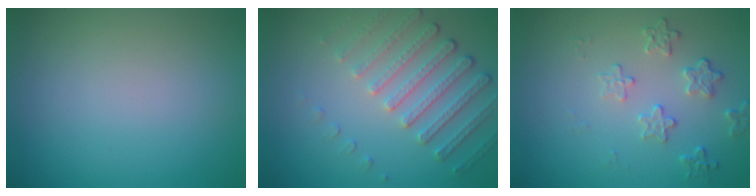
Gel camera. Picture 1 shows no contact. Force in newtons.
{"total": 4.5, "press": 3.4, "slide": 3.0}
{"total": 2.2, "press": 1.6, "slide": 1.6}